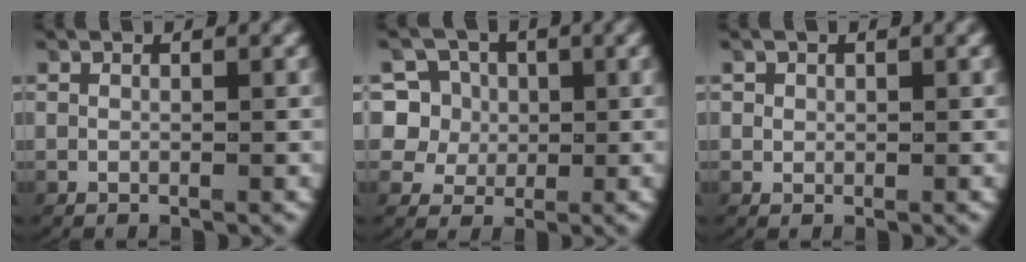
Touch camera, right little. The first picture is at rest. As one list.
[{"total": 9.0, "force": [0.1, 8.5, 3.1], "torque": [-0.087, -0.027, 0.002]}, {"total": 1.0, "force": [0.4, 0.9, 0.2], "torque": [-0.011, -0.005, 0.010]}]